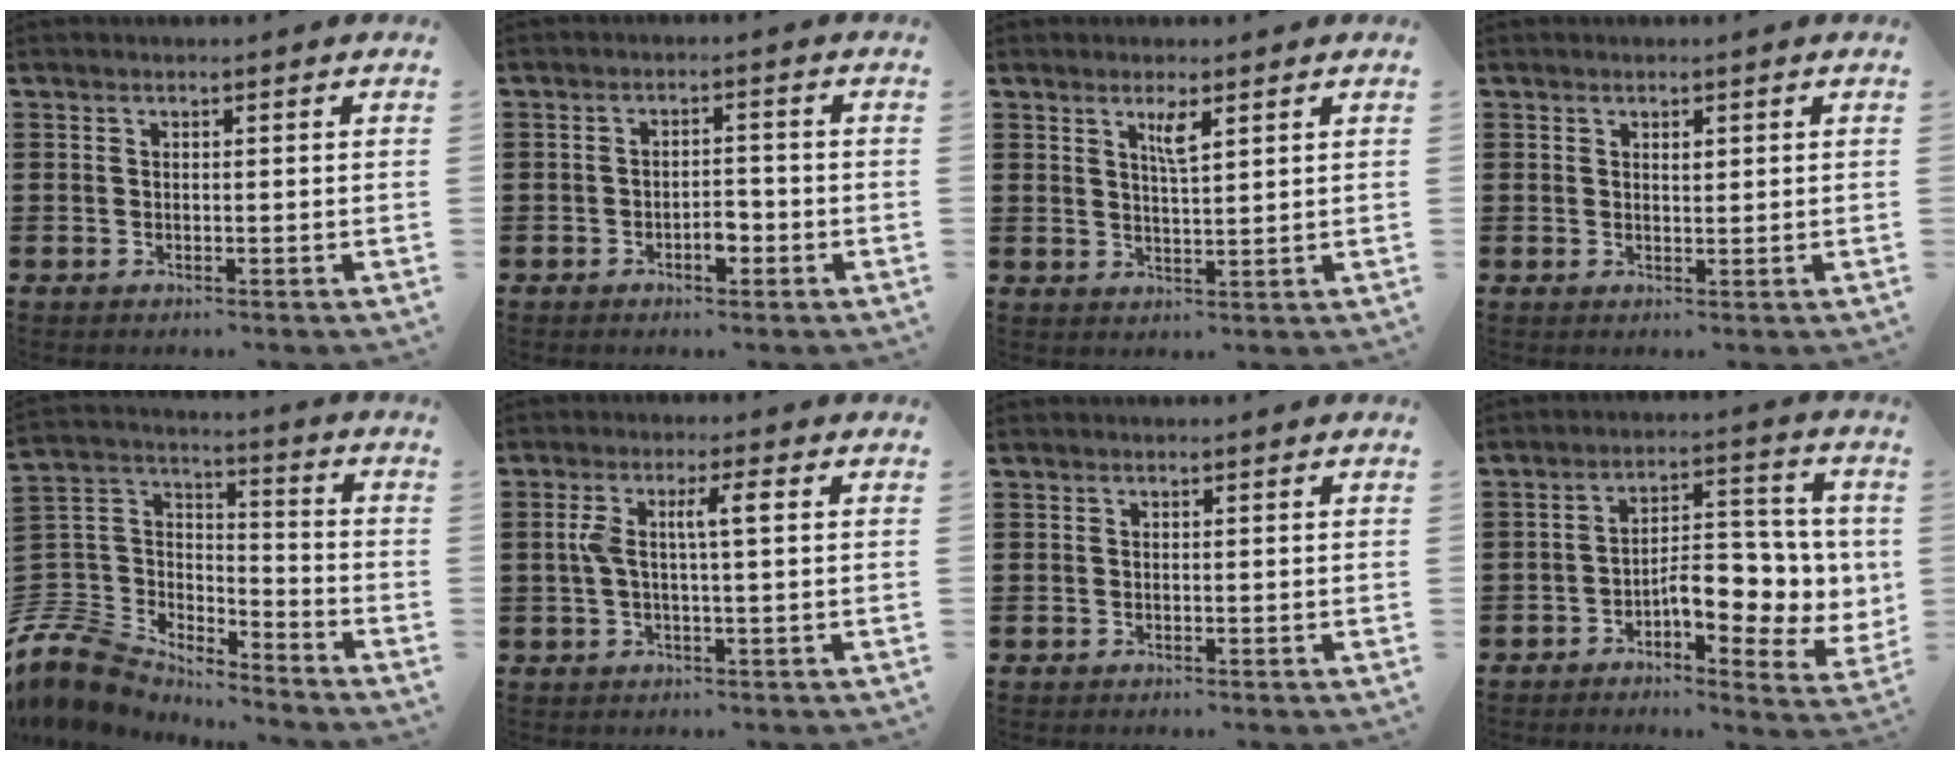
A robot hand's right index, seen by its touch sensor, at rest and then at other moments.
{"total": 3.0, "force": [-1.6, 1.4, 2.1], "torque": [-0.038, 0.006, -0.031]}
{"total": 3.1, "force": [1.8, 0.5, 2.5], "torque": [-0.045, -0.001, 0.028]}
{"total": 1.0, "force": [0.5, 0.5, 0.7], "torque": [-0.014, 0.004, 0.008]}
{"total": 8.7, "force": [-7.4, 4.4, 1.6], "torque": [-0.084, -0.005, -0.154]}
{"total": 5.1, "force": [0.5, 0.7, 5.0], "torque": [-0.108, -0.002, -0.001]}
{"total": 0.0}
{"total": 8.1, "force": [-1.4, 4.1, 6.8], "torque": [-0.093, -0.006, -0.031]}